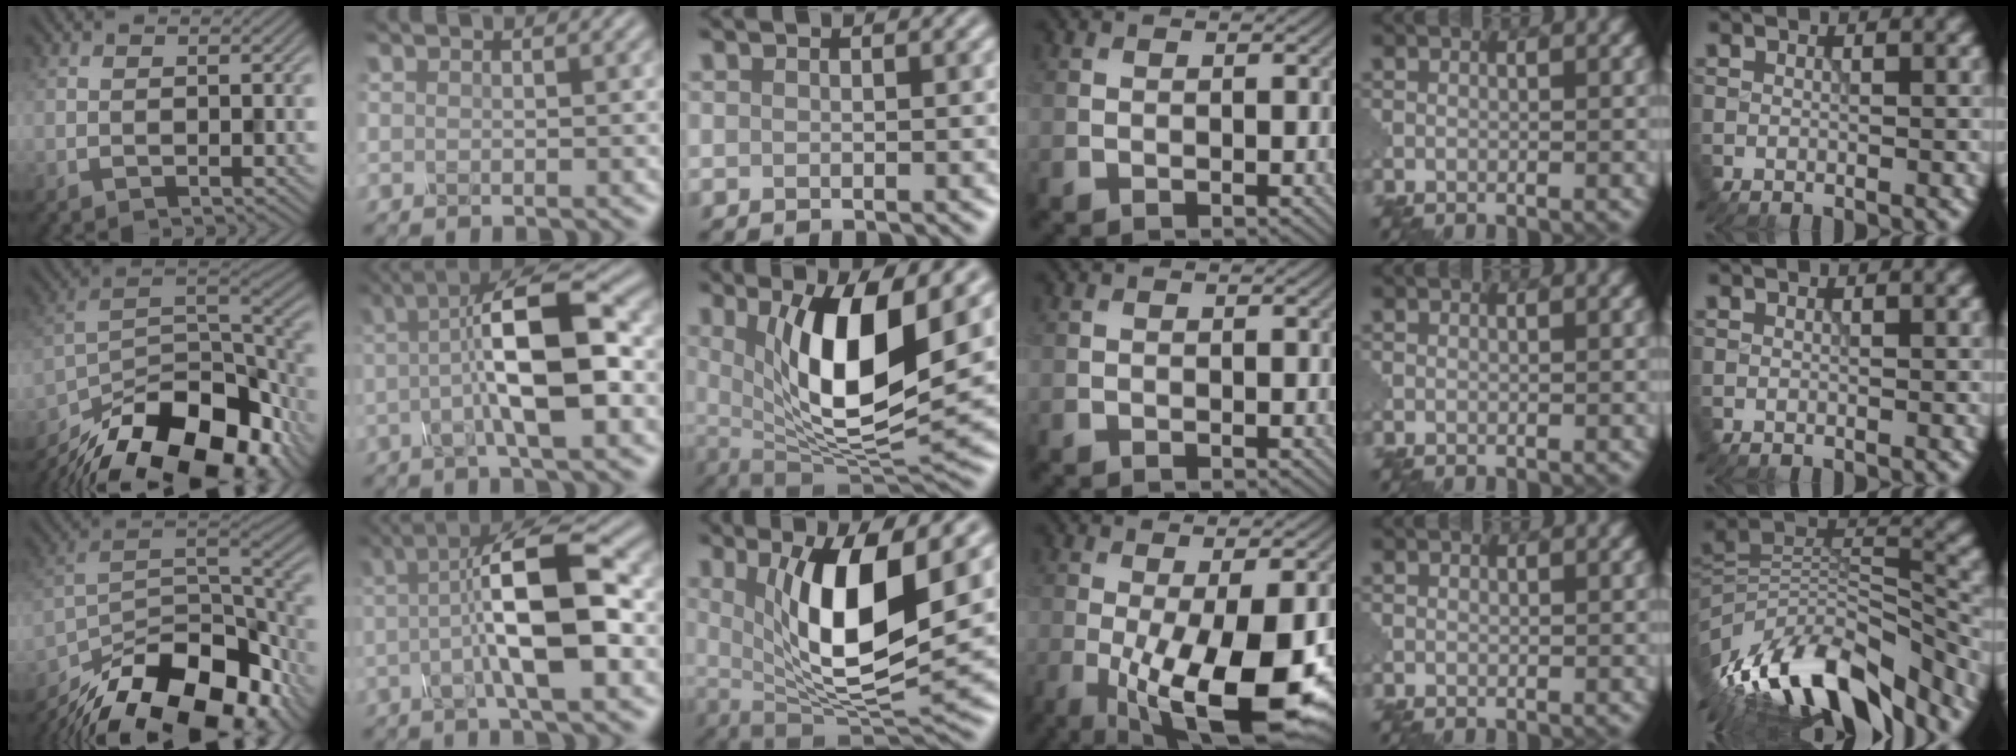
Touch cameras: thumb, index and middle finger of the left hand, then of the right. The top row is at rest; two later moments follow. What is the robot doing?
{"motion": "disassemble", "object": "glue stick"}